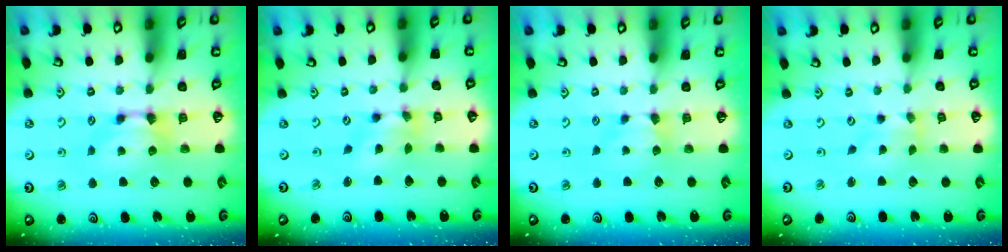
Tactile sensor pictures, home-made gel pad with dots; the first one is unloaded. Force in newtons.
{"total": 2.9, "press": 2.4, "slide": 1.6}
{"total": 1.4, "press": 1.4, "slide": 0.3}
{"total": 2.0, "press": 1.7, "slide": 1.0}